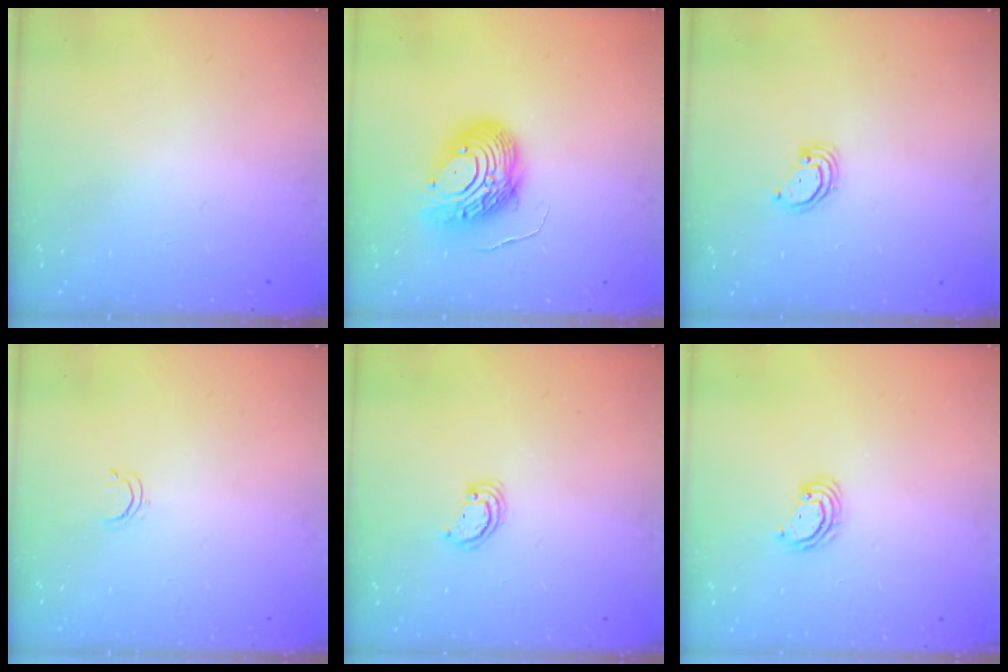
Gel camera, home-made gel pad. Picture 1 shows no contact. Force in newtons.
{"total": 12.3, "press": 12.3, "slide": 1.1}
{"total": 3.1, "press": 3.0, "slide": 0.3}
{"total": 2.4, "press": 2.4, "slide": 0.2}
{"total": 2.6, "press": 2.6, "slide": 0.3}
{"total": 2.8, "press": 2.8, "slide": 0.3}